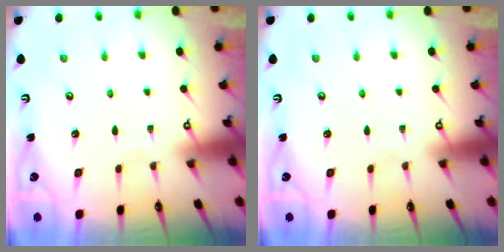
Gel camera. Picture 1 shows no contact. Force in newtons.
{"total": 0.0}